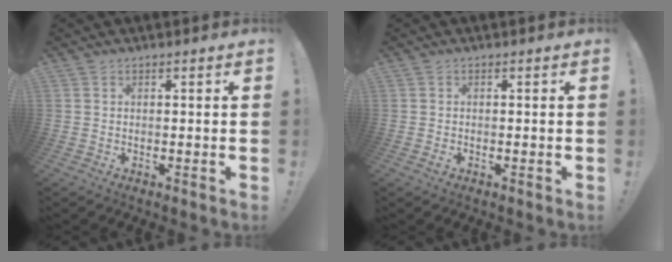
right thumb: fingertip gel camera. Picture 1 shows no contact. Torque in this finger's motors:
{"motor_torque": [0.12, -0.03, -0.03, -0.29, -0.03]}